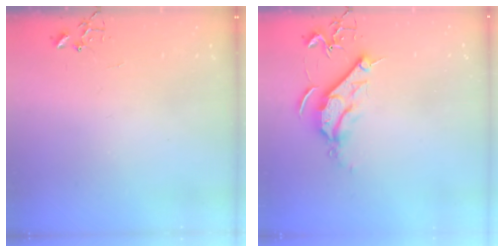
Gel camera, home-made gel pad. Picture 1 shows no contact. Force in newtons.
{"total": 9.2, "press": 9.1, "slide": 0.5}